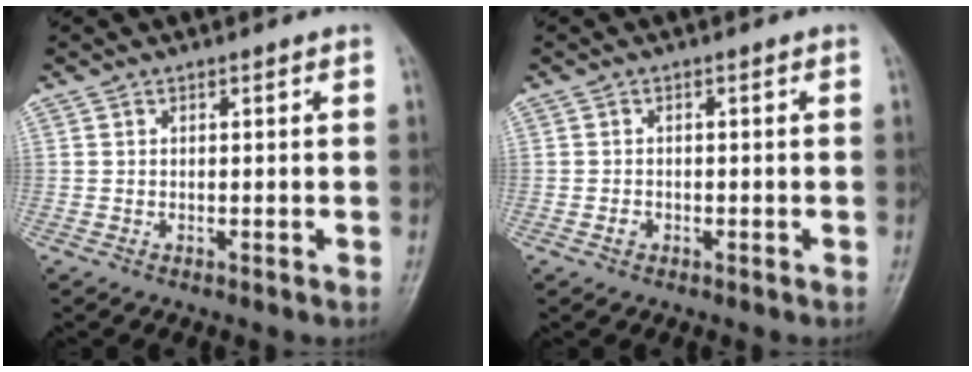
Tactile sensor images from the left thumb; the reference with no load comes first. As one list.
[{"total": 1.3, "force": [-0.6, 1.0, 0.5], "torque": [-0.007, 0.004, -0.011]}]